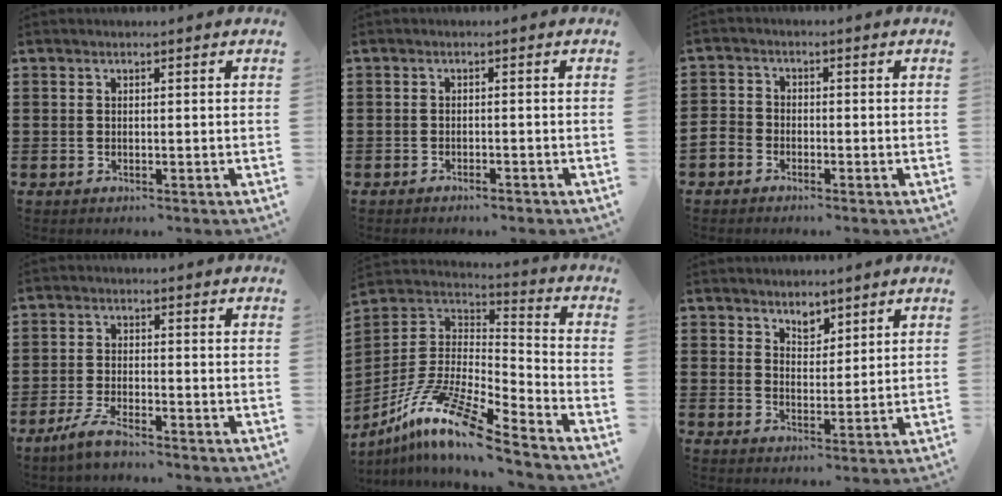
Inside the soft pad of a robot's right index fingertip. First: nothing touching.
{"total": 1.2, "force": [-1.1, 0.1, 0.3], "torque": [-0.010, -0.001, -0.022]}
{"total": 2.5, "force": [-2.0, 1.5, 0.2], "torque": [-0.019, 0.001, -0.047]}
{"total": 3.7, "force": [-3.1, 0.4, 2.0], "torque": [-0.055, -0.003, -0.065]}
{"total": 13.2, "force": [-9.7, 1.8, 8.7], "torque": [-0.181, 0.008, -0.195]}
{"total": 3.5, "force": [2.9, 1.8, 0.5], "torque": [-0.022, 0.004, 0.055]}